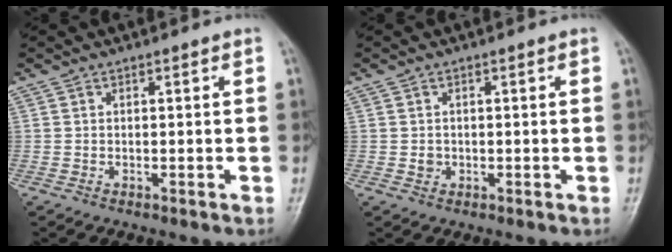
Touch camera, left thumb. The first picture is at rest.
{"total": 1.3, "force": [-0.1, 1.2, 0.5], "torque": [-0.004, 0.002, 0.001]}